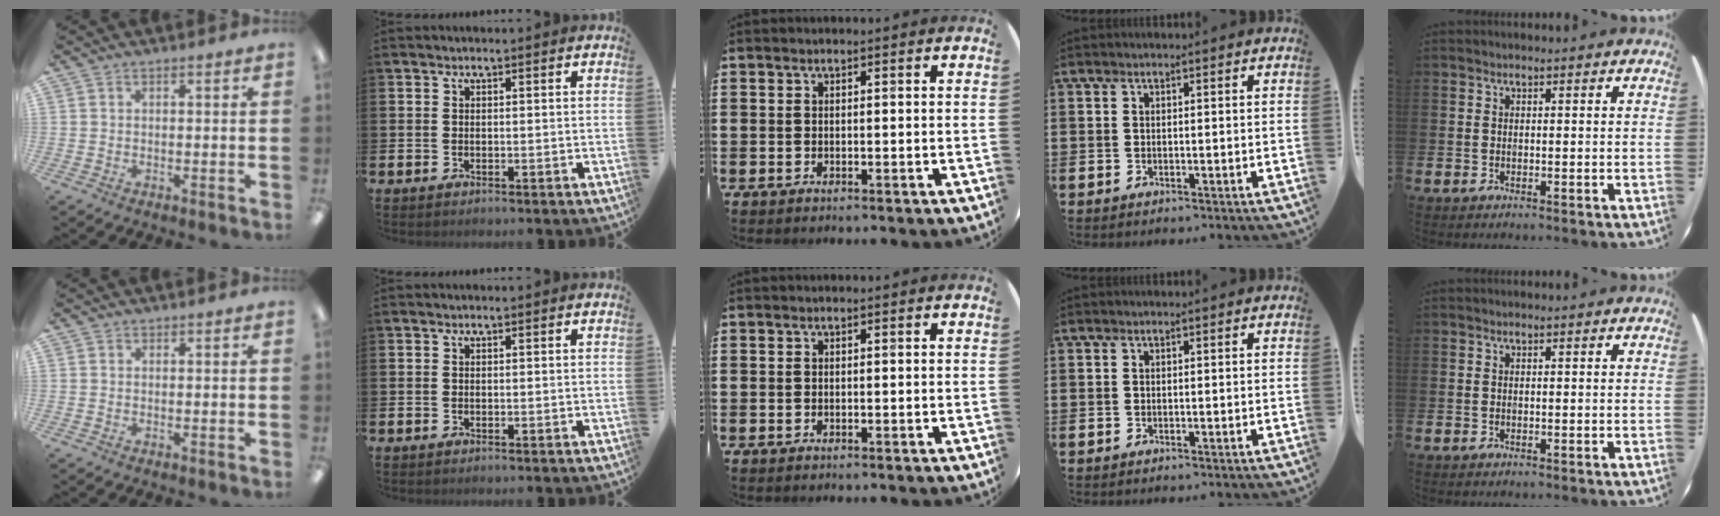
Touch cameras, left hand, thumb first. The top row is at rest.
{}